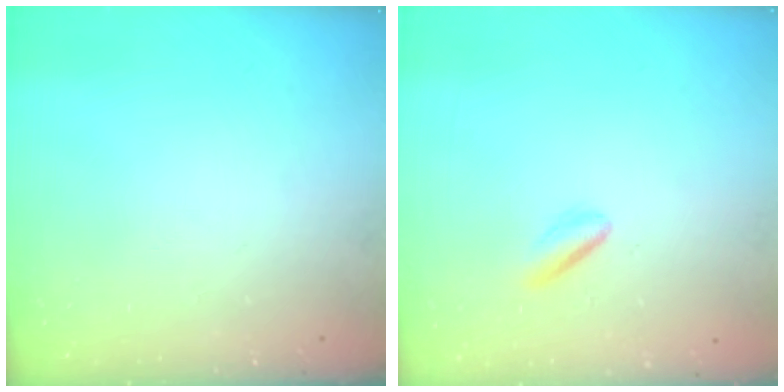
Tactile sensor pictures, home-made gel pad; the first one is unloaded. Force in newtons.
{"total": 2.9, "press": 2.7, "slide": 1.1}